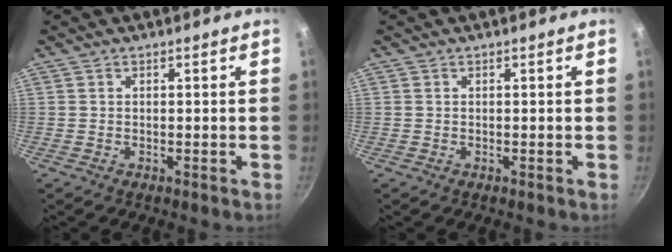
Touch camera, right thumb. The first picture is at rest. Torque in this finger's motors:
{"motor_torque": [-0.08, 0.01, 0.10, -0.10, 0.00]}